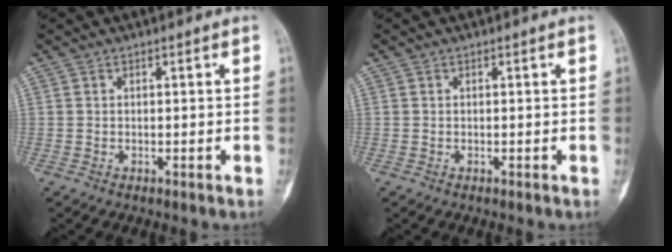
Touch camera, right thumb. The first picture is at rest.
{"total": 0.0}